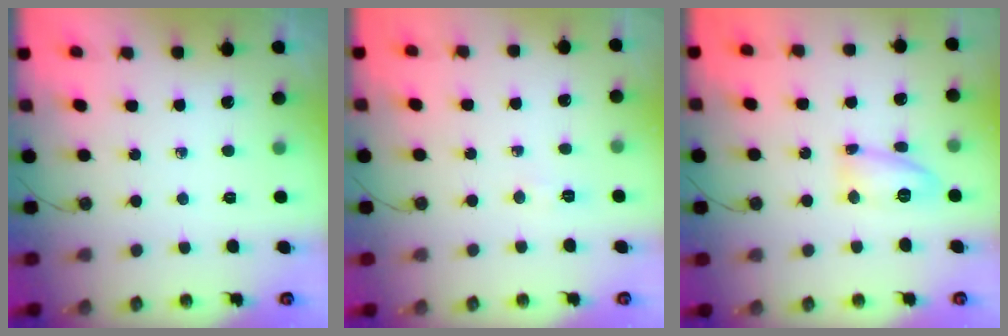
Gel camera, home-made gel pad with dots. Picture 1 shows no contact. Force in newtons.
{"total": 3.7, "press": 3.6, "slide": 0.5}
{"total": 23.7, "press": 12.1, "slide": 20.4}